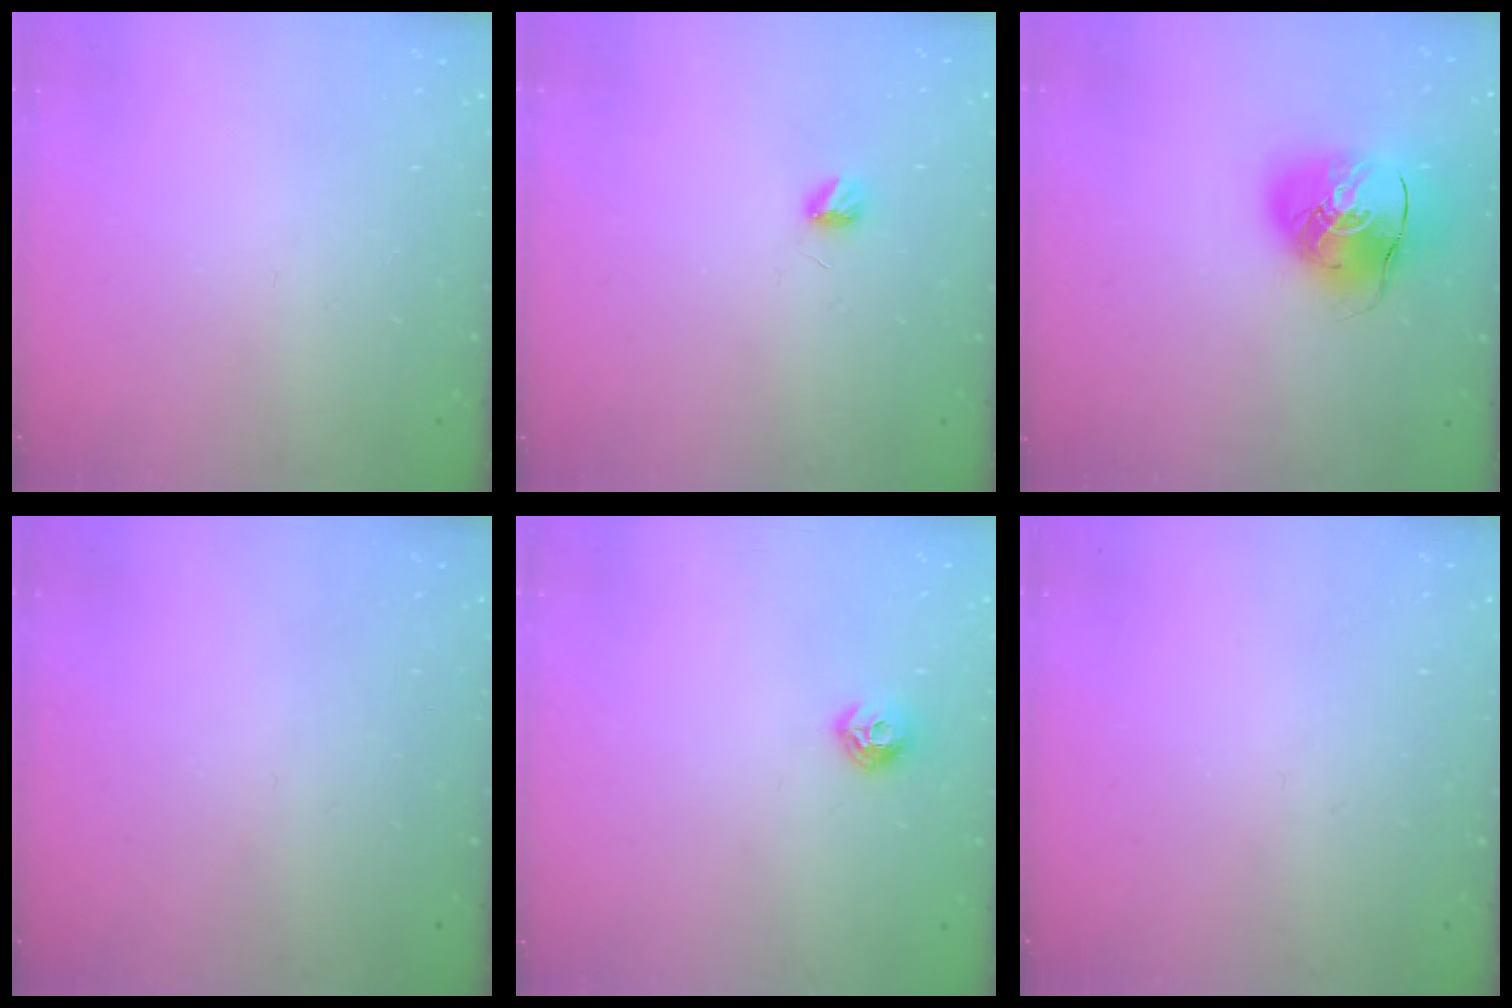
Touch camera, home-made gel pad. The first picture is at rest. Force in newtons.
{"total": 3.8, "press": 3.7, "slide": 0.5}
{"total": 11.4, "press": 11.3, "slide": 1.8}
{"total": 0.0}
{"total": 6.8, "press": 6.8, "slide": 0.3}
{"total": 0.0}